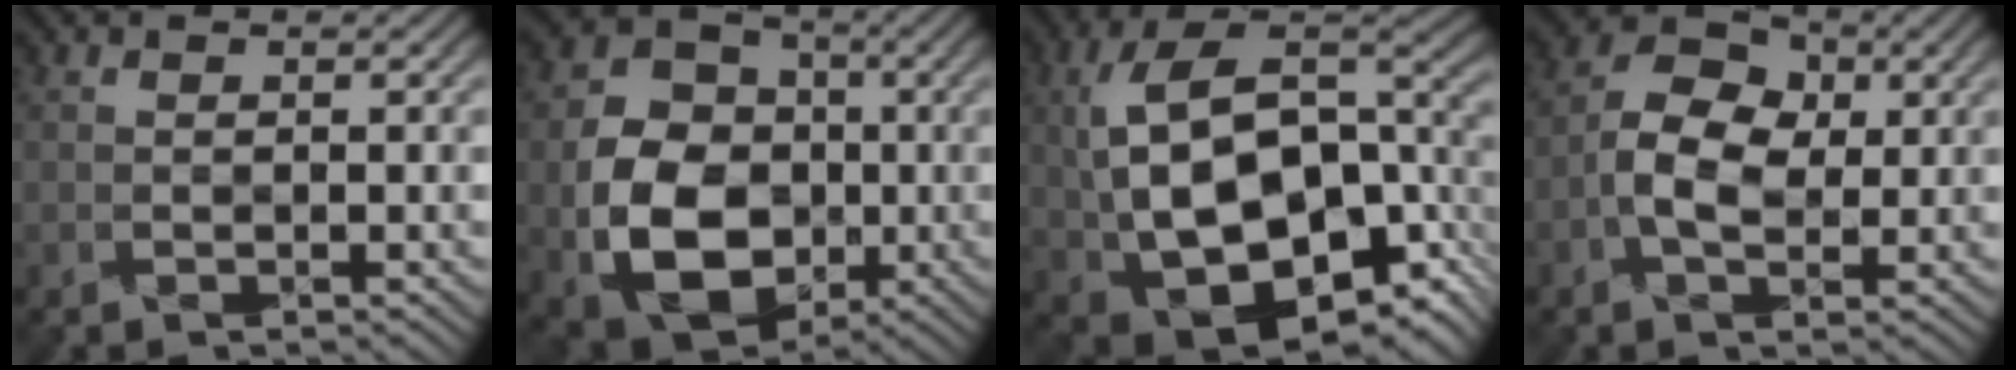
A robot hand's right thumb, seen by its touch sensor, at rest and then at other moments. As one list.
[{"total": 11.8, "force": [-2.0, 9.4, 6.9], "torque": [-0.154, -0.006, -0.044]}, {"total": 16.1, "force": [-1.3, 9.3, 13.1], "torque": [-0.267, -0.002, -0.004]}, {"total": 5.3, "force": [-0.1, 3.4, 4.0], "torque": [-0.081, 0.018, -0.015]}]